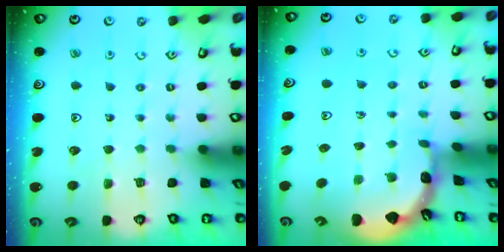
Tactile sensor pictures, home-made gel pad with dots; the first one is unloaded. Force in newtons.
{"total": 1.7, "press": 1.6, "slide": 0.1}